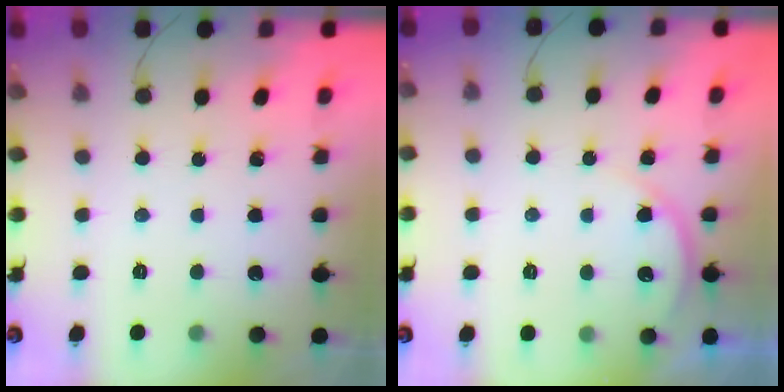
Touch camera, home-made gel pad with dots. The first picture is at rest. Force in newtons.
{"total": 3.6, "press": 3.4, "slide": 1.2}